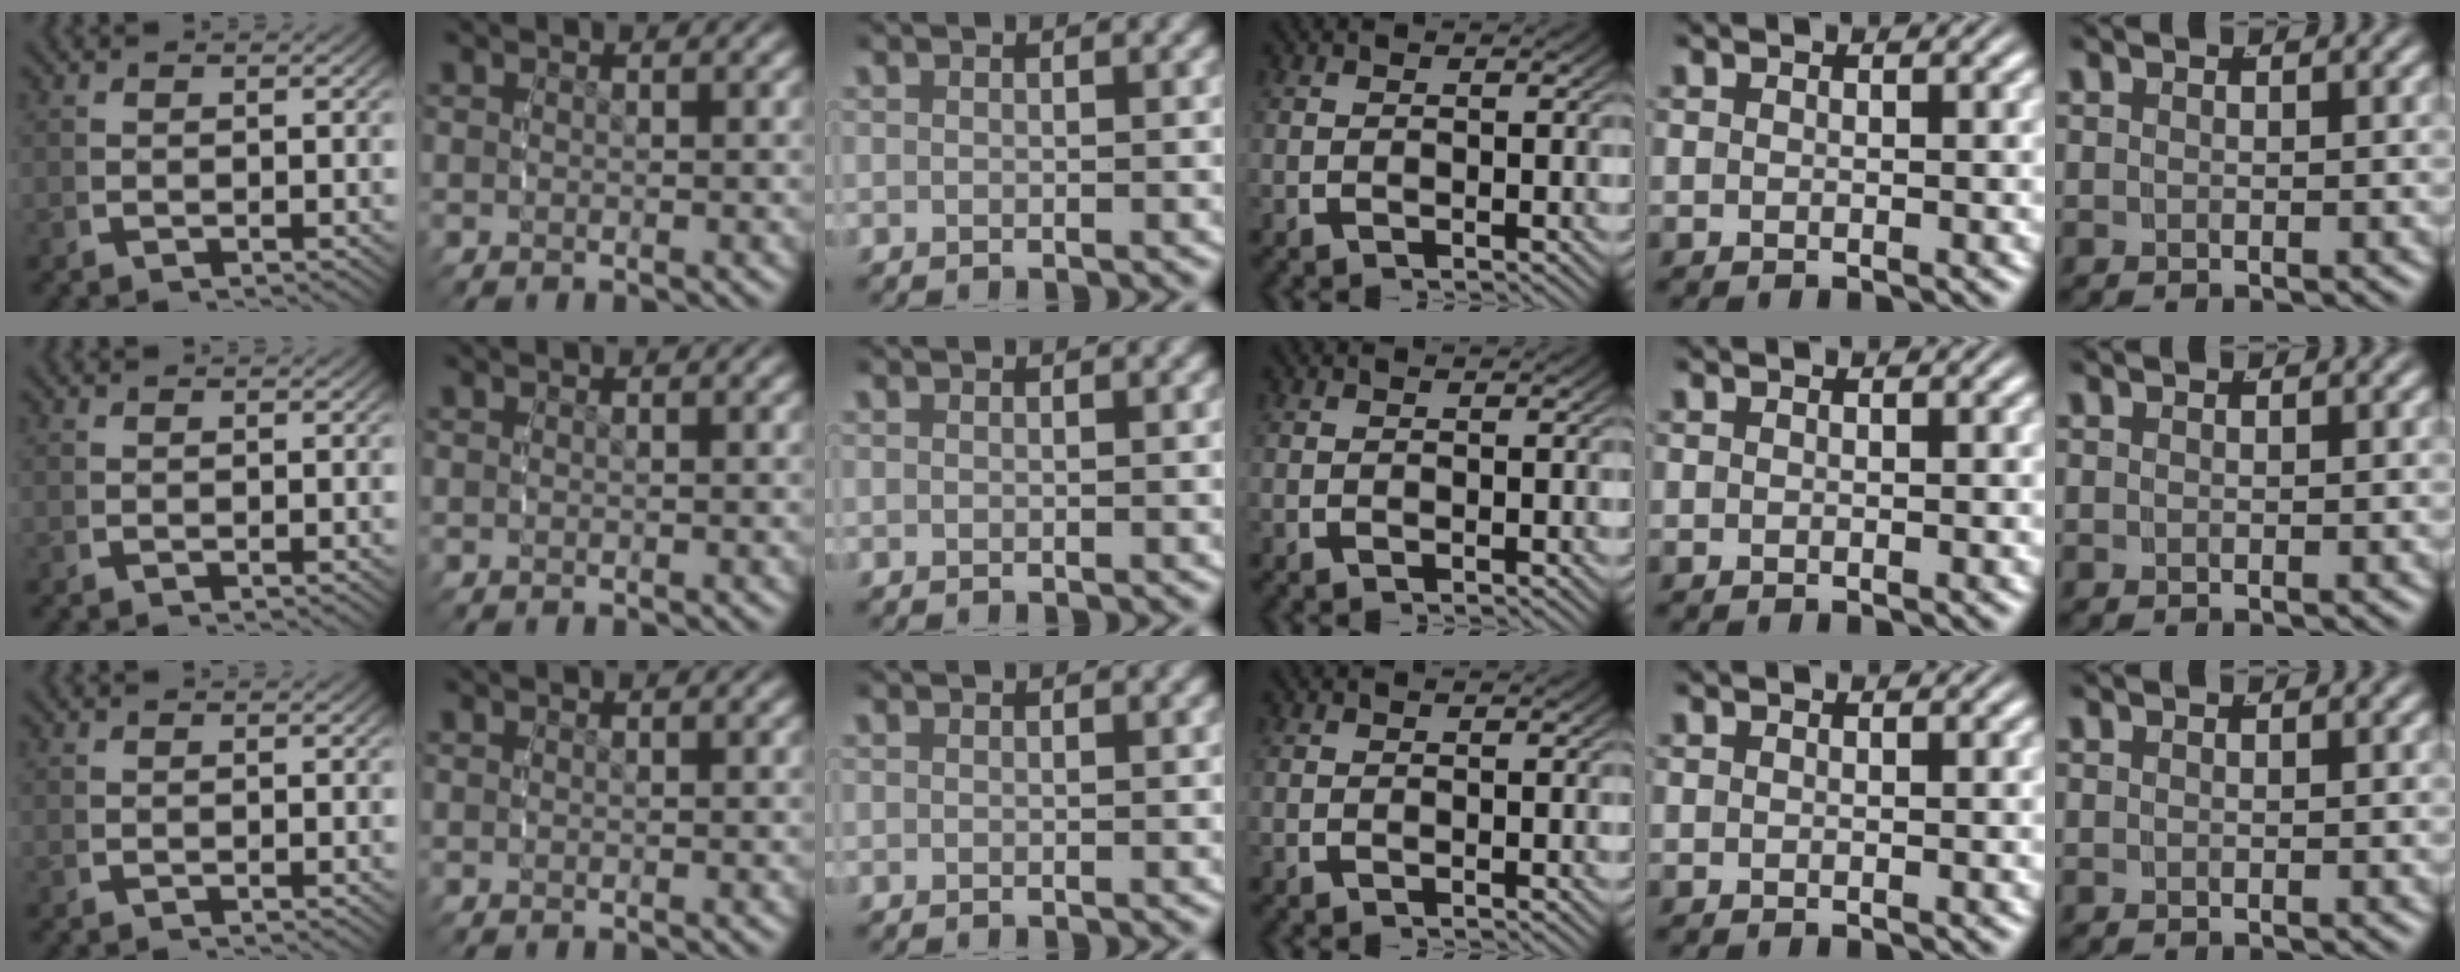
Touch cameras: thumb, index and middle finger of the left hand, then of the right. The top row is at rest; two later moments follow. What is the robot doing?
{"motion": "reach", "object": "string"}